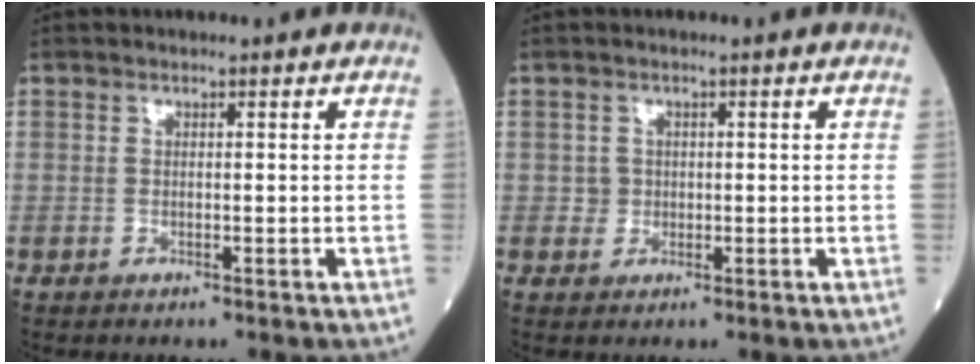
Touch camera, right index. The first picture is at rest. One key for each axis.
{"total": 1.4, "fx": -0.1, "fy": 1.4, "fz": 0.1, "tx": 0.004, "ty": 0.005, "tz": -0.002}